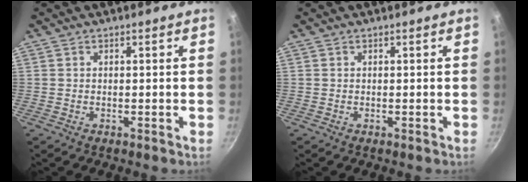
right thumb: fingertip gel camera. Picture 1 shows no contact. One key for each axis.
{"total": 0.0}